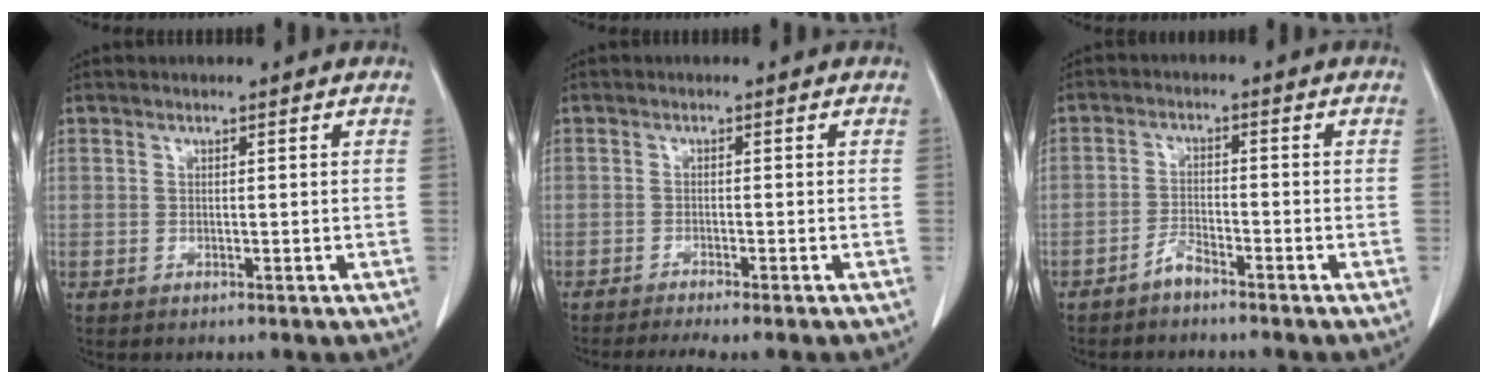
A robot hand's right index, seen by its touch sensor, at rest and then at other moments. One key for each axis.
{"total": 5.0, "fx": -4.3, "fy": -0.1, "fz": 2.5, "tx": -0.030, "ty": -0.006, "tz": -0.066}
{"total": 2.4, "fx": -2.2, "fy": 0.3, "fz": 1.0, "tx": -0.017, "ty": 0.000, "tz": -0.044}